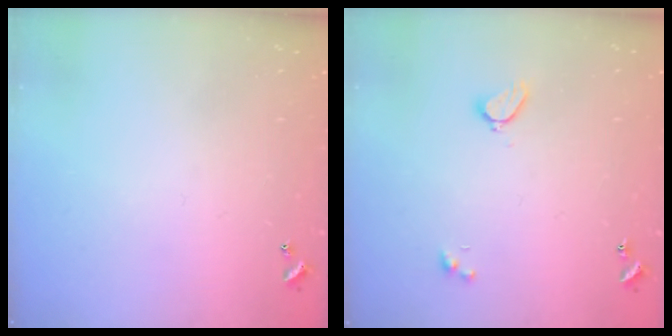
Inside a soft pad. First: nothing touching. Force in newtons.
{"total": 2.1, "press": 2.0, "slide": 0.5}